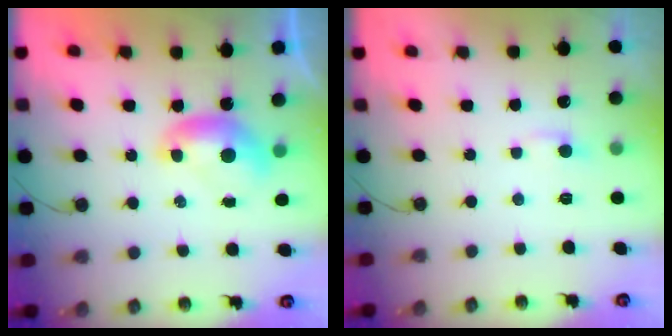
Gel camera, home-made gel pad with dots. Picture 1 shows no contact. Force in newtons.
{"total": 1.8, "press": 1.7, "slide": 0.5}